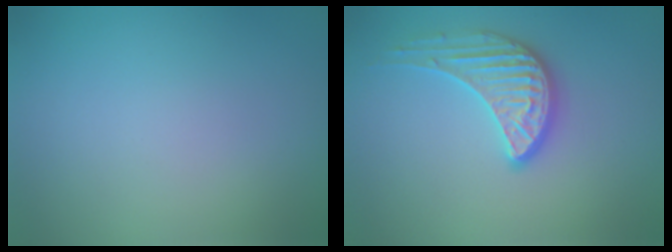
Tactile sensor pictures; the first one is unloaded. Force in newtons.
{"total": 3.3, "press": 3.1, "slide": 1.2}